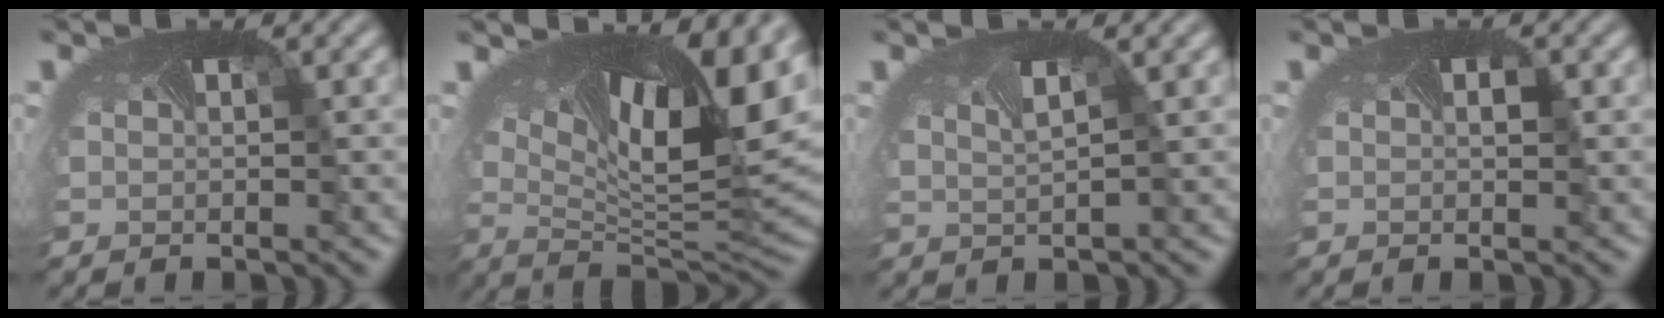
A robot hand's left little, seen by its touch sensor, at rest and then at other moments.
{"total": 15.0, "force": [5.7, 6.3, 12.4], "torque": [-0.212, 0.010, 0.100]}
{"total": 1.3, "force": [0.8, 0.6, 0.8], "torque": [-0.022, 0.013, 0.010]}
{"total": 0.6, "force": [0.0, 0.3, 0.6], "torque": [-0.010, -0.002, 0.002]}